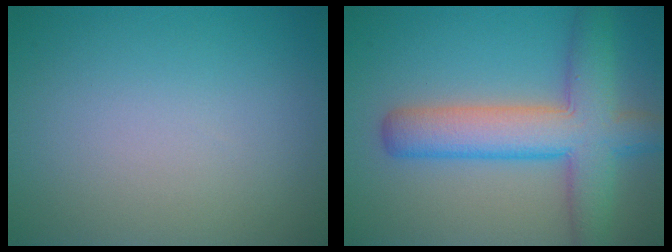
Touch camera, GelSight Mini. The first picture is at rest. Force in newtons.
{"total": 7.8, "press": 7.8, "slide": 0.4}